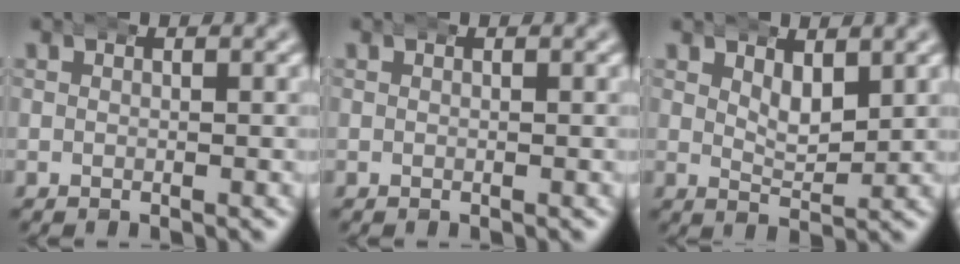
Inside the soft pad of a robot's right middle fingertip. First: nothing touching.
{"total": 0.0}
{"total": 2.6, "force": [1.8, 0.9, 1.6], "torque": [-0.027, -0.015, 0.035]}